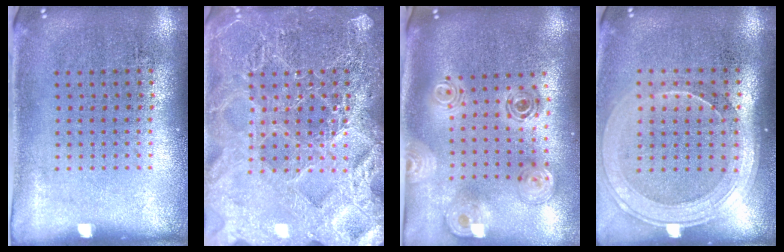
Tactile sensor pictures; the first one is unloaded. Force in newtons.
{"total": 6.2, "press": 6.2, "slide": 0.8}
{"total": 1.5, "press": 1.3, "slide": 0.7}
{"total": 1.8, "press": 1.6, "slide": 0.8}